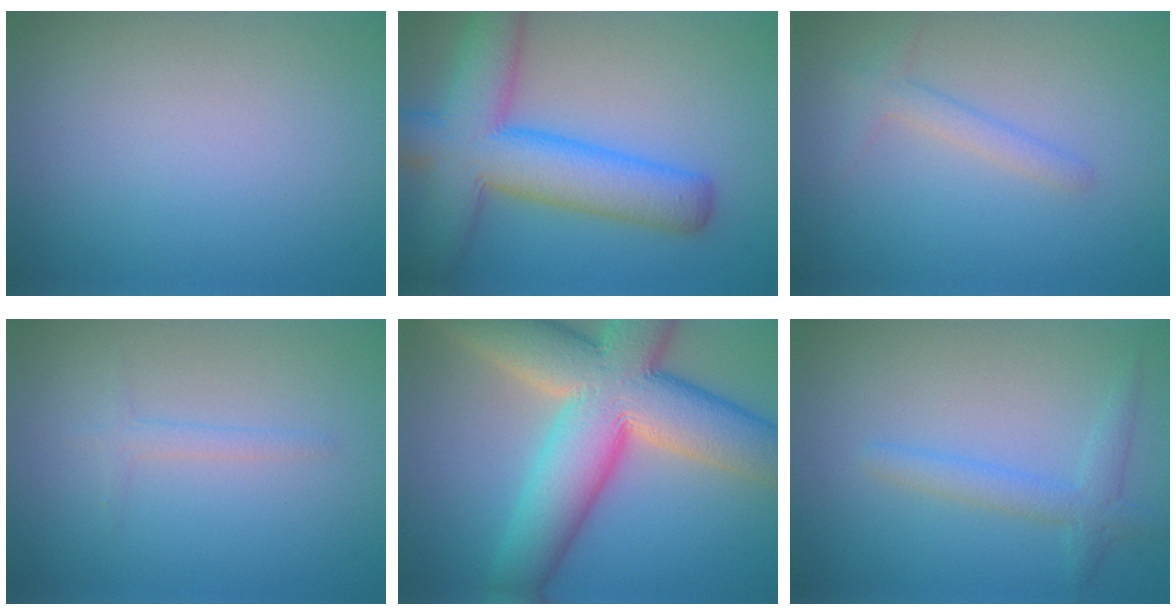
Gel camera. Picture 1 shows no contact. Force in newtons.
{"total": 9.8, "press": 9.8, "slide": 0.3}
{"total": 1.7, "press": 1.7, "slide": 0.1}
{"total": 1.1, "press": 1.1, "slide": 0.1}
{"total": 13.7, "press": 13.7, "slide": 0.9}
{"total": 2.4, "press": 2.4, "slide": 0.2}